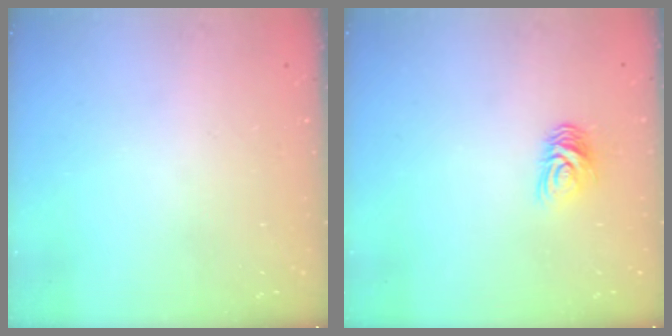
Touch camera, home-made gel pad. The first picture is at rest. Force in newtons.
{"total": 6.6, "press": 6.6, "slide": 0.7}